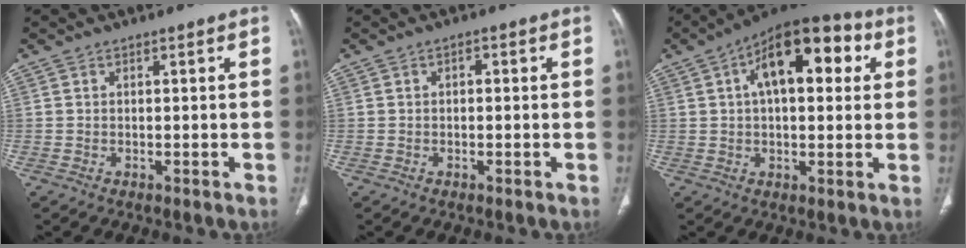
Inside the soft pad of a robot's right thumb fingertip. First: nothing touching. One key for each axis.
{"total": 0.8, "fx": 0.0, "fy": 0.6, "fz": 0.6, "tx": -0.003, "ty": 0.003, "tz": -0.004}
{"total": 16.9, "fx": 5.0, "fy": 8.4, "fz": 13.8, "tx": -0.168, "ty": 0.022, "tz": 0.065}